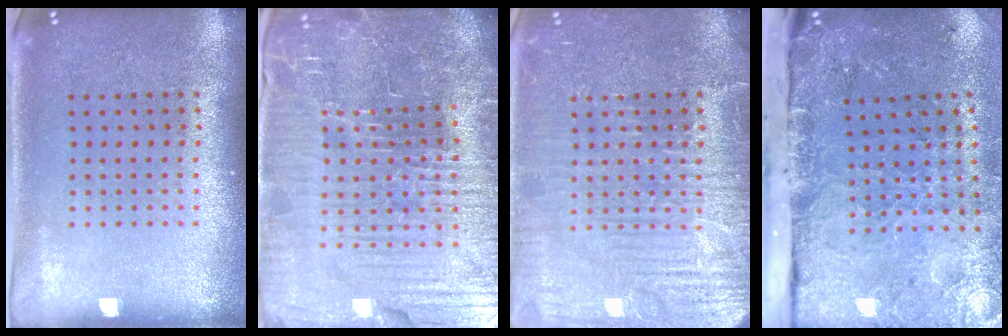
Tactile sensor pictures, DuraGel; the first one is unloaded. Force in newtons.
{"total": 7.4, "press": 6.5, "slide": 3.5}
{"total": 6.4, "press": 6.3, "slide": 0.8}
{"total": 4.9, "press": 3.7, "slide": 3.3}